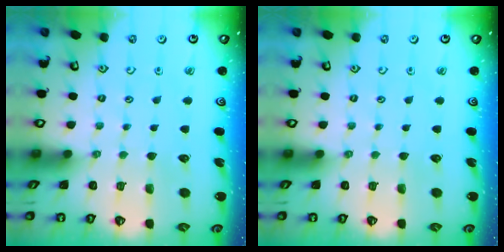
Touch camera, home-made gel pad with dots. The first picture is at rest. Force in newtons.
{"total": 0.0}